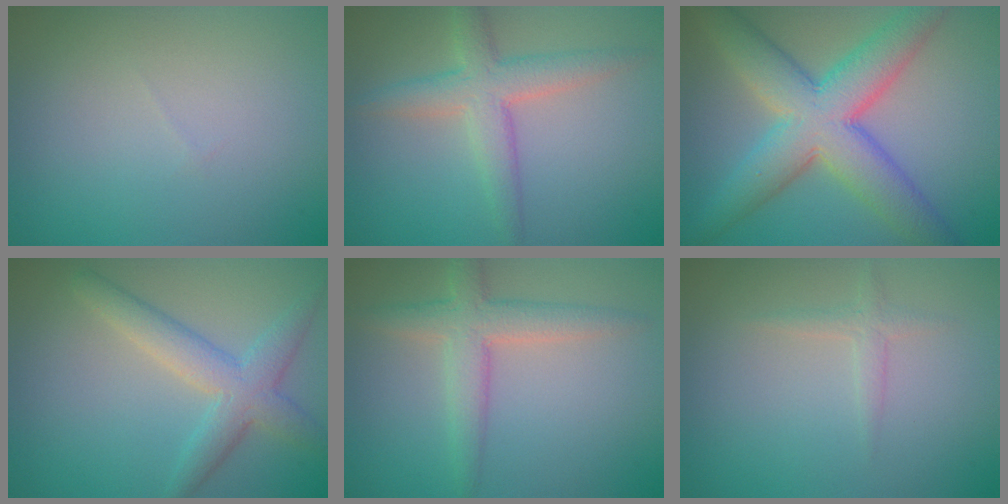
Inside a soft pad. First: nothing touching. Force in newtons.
{"total": 4.1, "press": 4.1, "slide": 0.1}
{"total": 9.1, "press": 9.1, "slide": 0.2}
{"total": 4.2, "press": 4.2, "slide": 0.2}
{"total": 3.9, "press": 3.9, "slide": 0.1}
{"total": 1.1, "press": 1.1, "slide": 0.1}